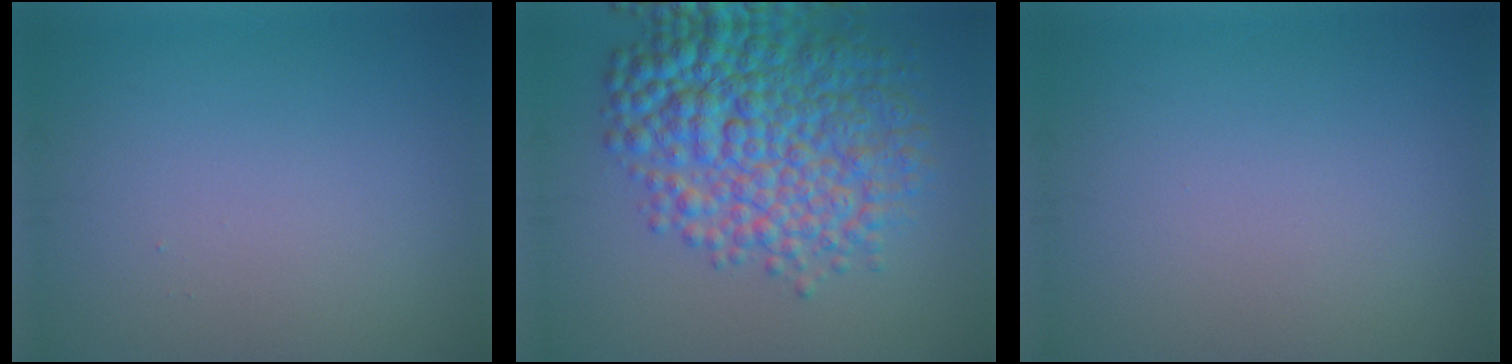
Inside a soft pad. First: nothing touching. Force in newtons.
{"total": 9.7, "press": 9.7, "slide": 0.1}
{"total": 0.0}